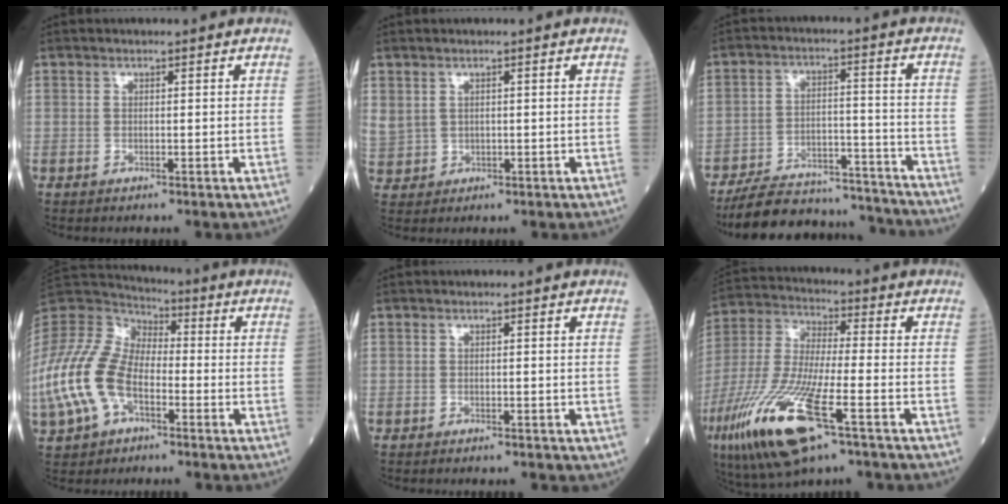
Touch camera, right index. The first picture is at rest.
{"total": 5.8, "force": [1.6, 4.9, 2.5], "torque": [-0.085, 0.010, 0.047]}
{"total": 16.8, "force": [-15.9, 3.9, 4.0], "torque": [-0.068, 0.023, -0.231]}
{"total": 16.1, "force": [-4.9, 9.7, 11.9], "torque": [-0.288, 0.010, -0.095]}
{"total": 0.6, "force": [-0.4, 0.2, 0.3], "torque": [-0.008, 0.000, -0.004]}
{"total": 19.5, "force": [-9.3, 3.7, 16.8], "torque": [-0.398, -0.048, -0.173]}